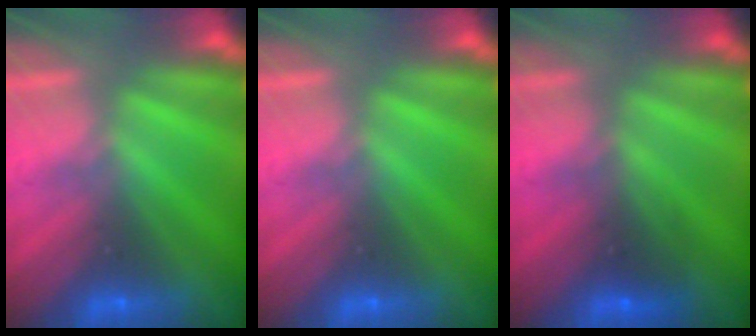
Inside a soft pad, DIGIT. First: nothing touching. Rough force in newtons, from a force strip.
{"total": 0.0}
{"total": 2.8}